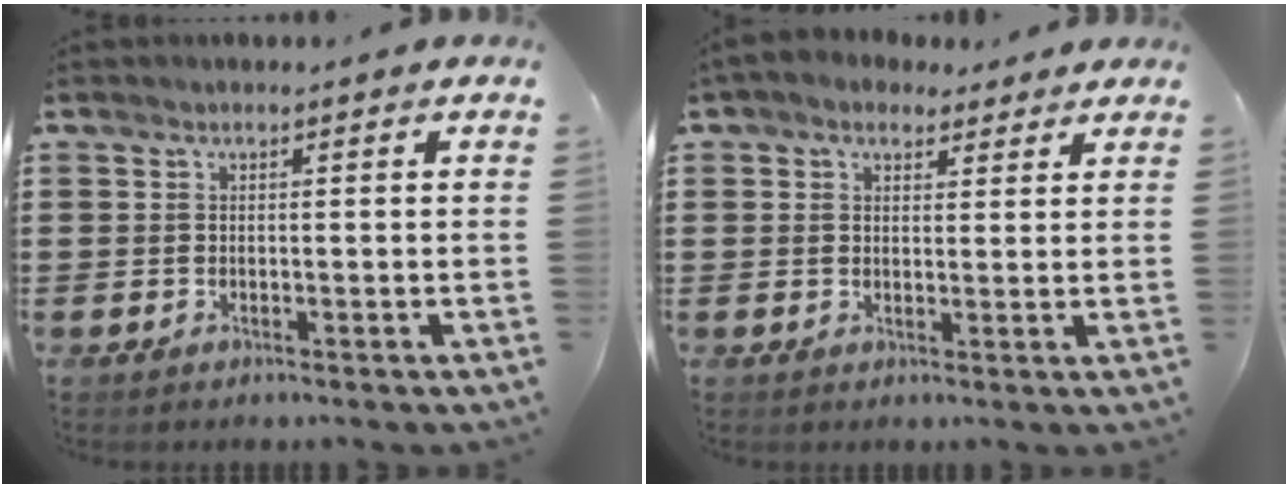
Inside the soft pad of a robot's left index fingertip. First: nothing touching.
{"total": 3.3, "force": [2.7, 1.8, 0.8], "torque": [-0.026, 0.002, 0.050]}